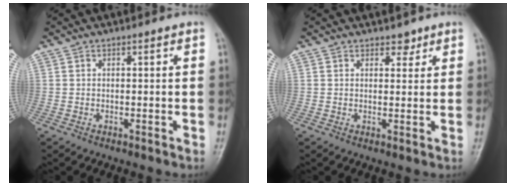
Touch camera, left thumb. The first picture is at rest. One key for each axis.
{"total": 2.1, "fx": 1.6, "fy": 1.2, "fz": 0.7, "tx": 0.009, "ty": -0.009, "tz": 0.019}